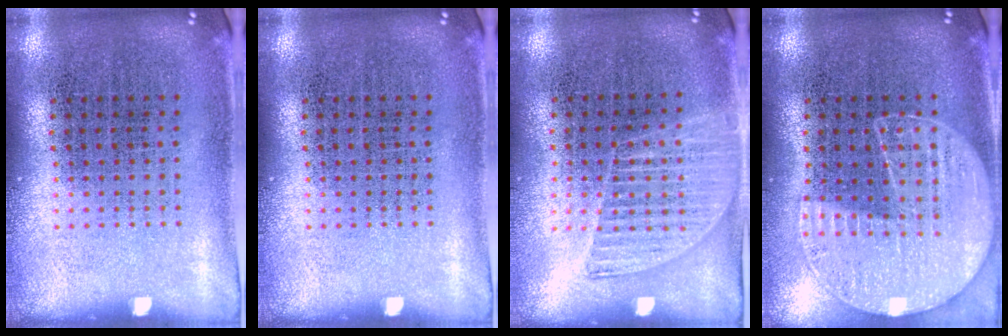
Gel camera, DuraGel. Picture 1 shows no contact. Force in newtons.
{"total": 0.0}
{"total": 1.3, "press": 1.2, "slide": 0.5}
{"total": 1.2, "press": 1.1, "slide": 0.2}